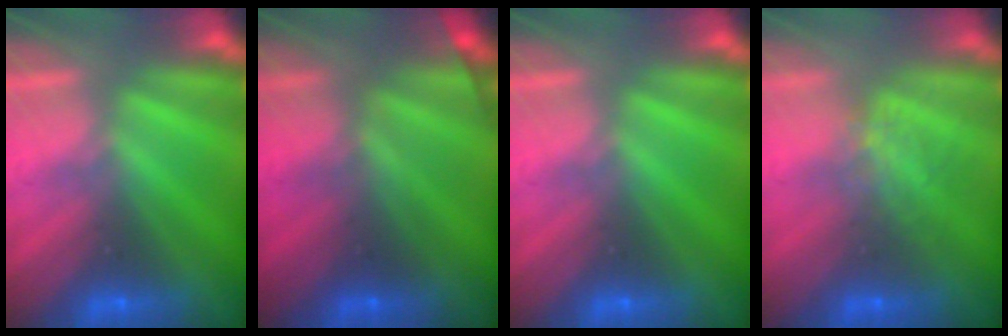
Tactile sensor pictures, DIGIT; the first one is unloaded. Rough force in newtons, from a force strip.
{"total": 1.9}
{"total": 0.0}
{"total": 1.2}